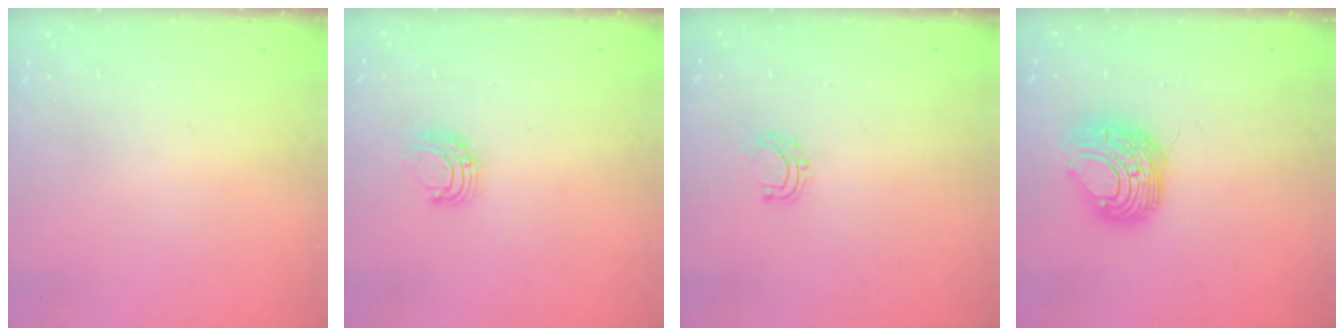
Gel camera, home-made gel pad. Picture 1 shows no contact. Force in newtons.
{"total": 5.4, "press": 5.4, "slide": 0.6}
{"total": 5.9, "press": 5.9, "slide": 0.5}
{"total": 8.9, "press": 8.9, "slide": 0.5}